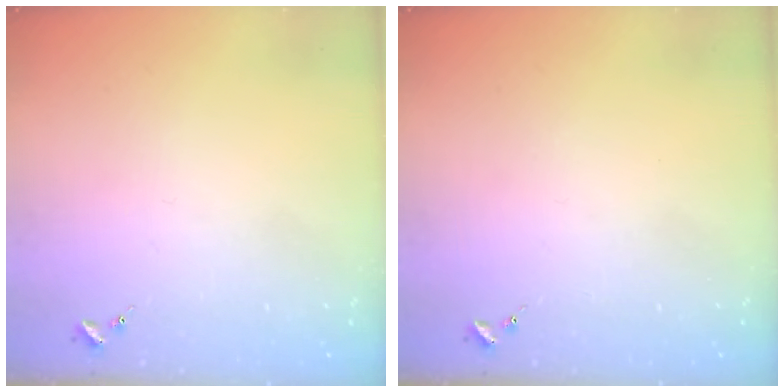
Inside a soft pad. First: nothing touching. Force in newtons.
{"total": 0.0}